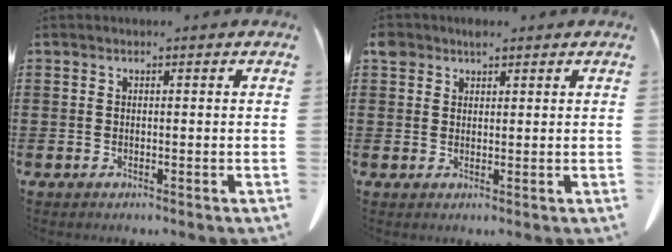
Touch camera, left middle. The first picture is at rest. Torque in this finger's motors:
{"motor_torque": [1.05, 1.09, 0.07, 0.04]}